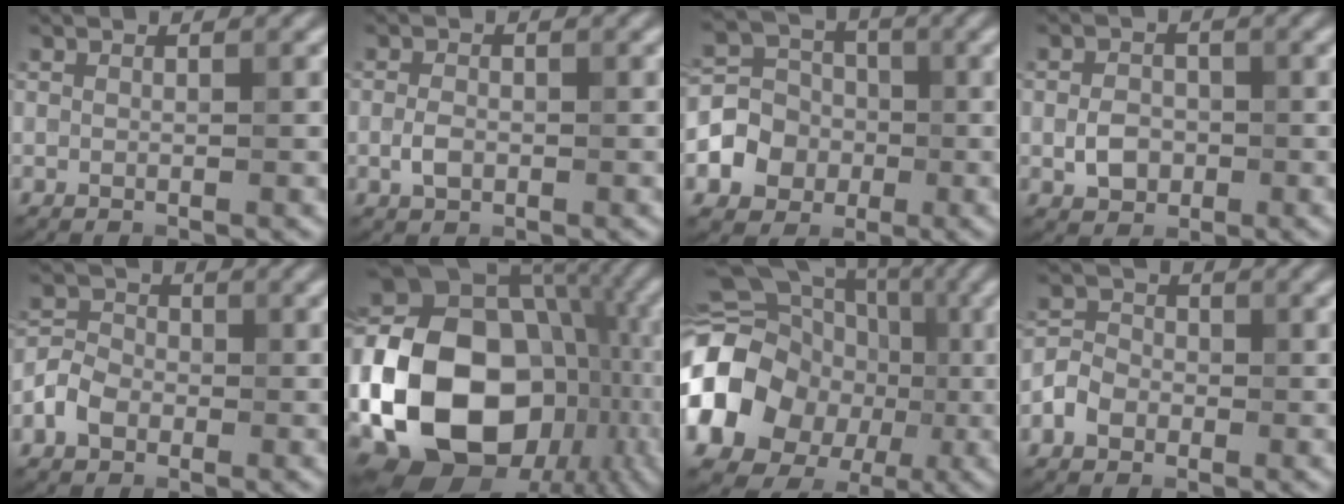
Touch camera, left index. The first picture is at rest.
{"total": 1.8, "force": [-0.4, 1.2, 1.3], "torque": [-0.026, 0.001, -0.011]}
{"total": 4.7, "force": [-1.4, 4.2, 1.5], "torque": [-0.022, 0.007, -0.035]}
{"total": 2.7, "force": [-0.7, 2.1, 1.5], "torque": [-0.025, -0.001, -0.017]}
{"total": 3.2, "force": [-1.3, 2.5, 1.5], "torque": [-0.030, 0.005, -0.033]}
{"total": 21.2, "force": [-3.8, 16.5, 12.9], "torque": [-0.234, -0.009, -0.067]}
{"total": 14.5, "force": [-2.4, 12.3, 7.2], "torque": [-0.124, -0.014, -0.060]}
{"total": 2.9, "force": [-1.2, 2.4, 1.2], "torque": [-0.020, 0.004, -0.028]}